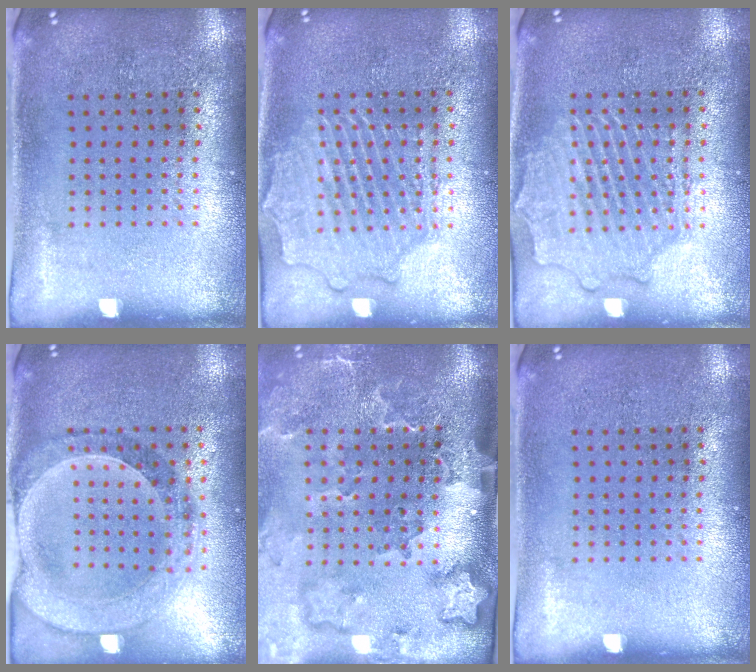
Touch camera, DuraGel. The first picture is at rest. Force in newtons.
{"total": 2.9, "press": 2.9, "slide": 0.3}
{"total": 2.9, "press": 2.9, "slide": 0.3}
{"total": 1.6, "press": 1.5, "slide": 0.3}
{"total": 3.4, "press": 2.5, "slide": 2.3}
{"total": 0.0}